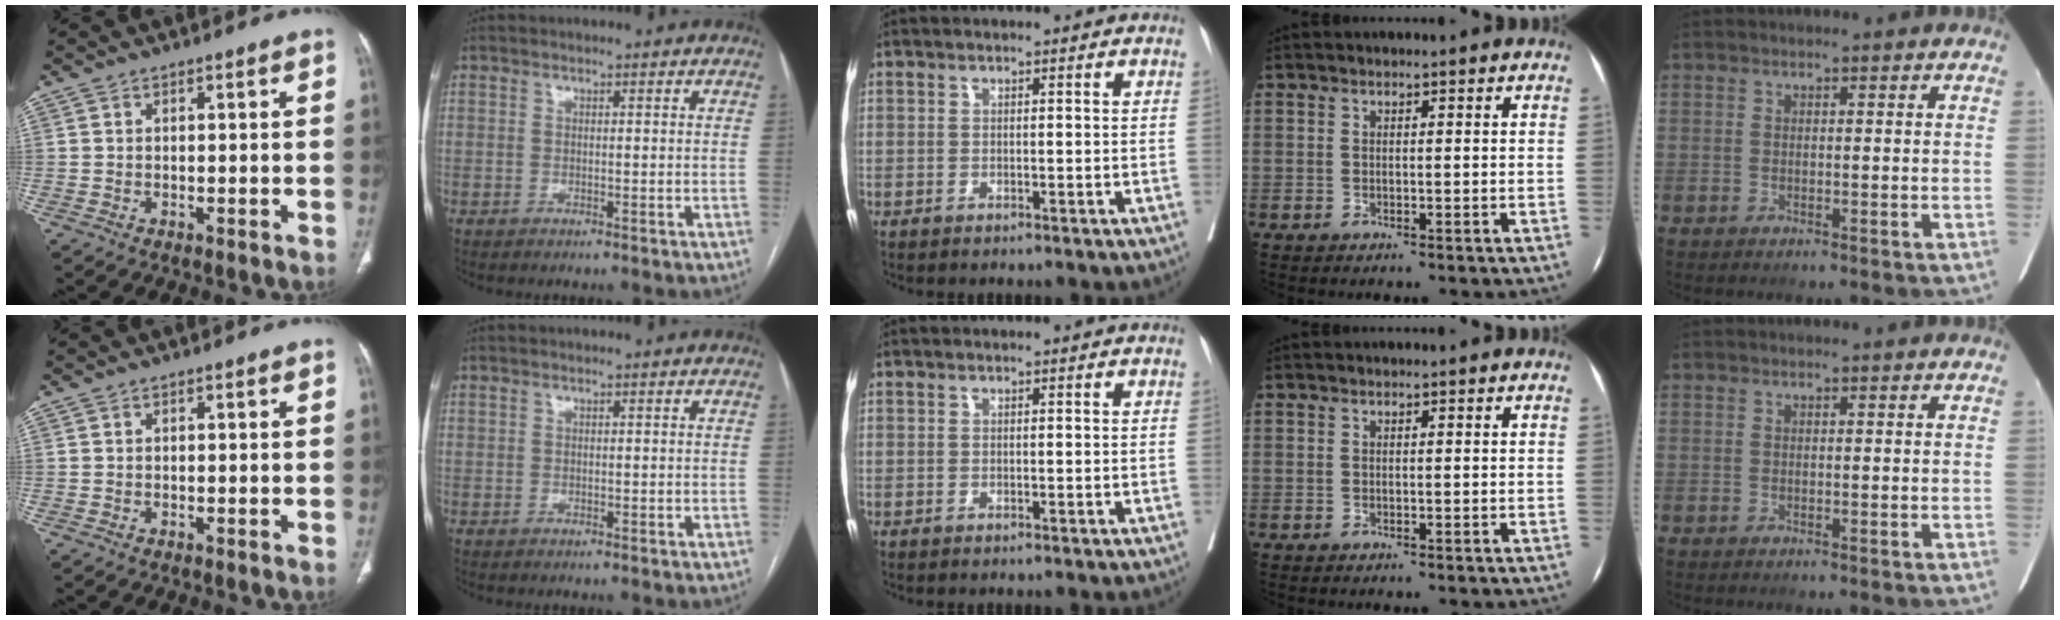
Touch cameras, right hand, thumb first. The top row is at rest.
{"index": {"total": 0.5, "force": [0.2, 0.3, 0.3], "torque": [-0.006, 0.000, 0.005]}}